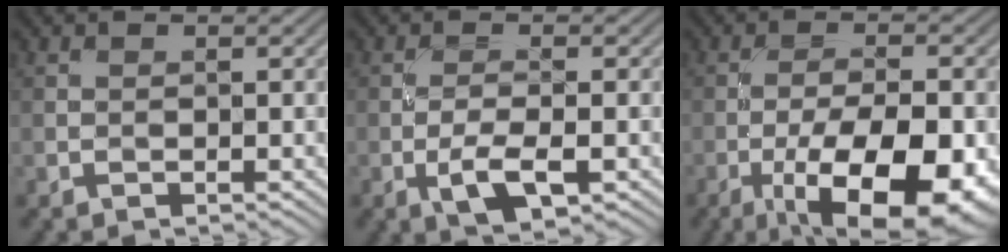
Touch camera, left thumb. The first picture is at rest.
{"total": 4.3, "force": [-1.5, 1.4, 3.8], "torque": [-0.081, -0.004, -0.029]}
{"total": 14.8, "force": [-6.7, 5.5, 12.0], "torque": [-0.184, -0.010, -0.098]}